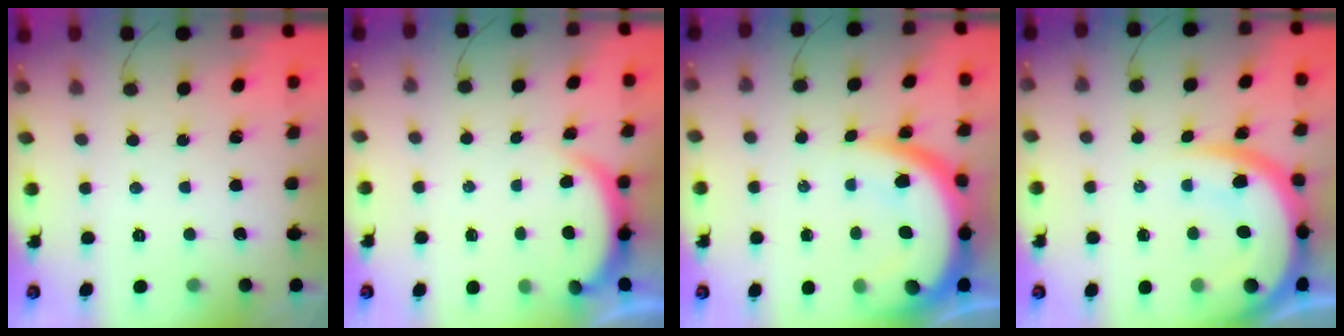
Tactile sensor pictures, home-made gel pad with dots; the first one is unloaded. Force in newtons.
{"total": 2.8, "press": 2.8, "slide": 0.6}
{"total": 14.2, "press": 14.1, "slide": 0.9}
{"total": 14.6, "press": 14.5, "slide": 1.3}